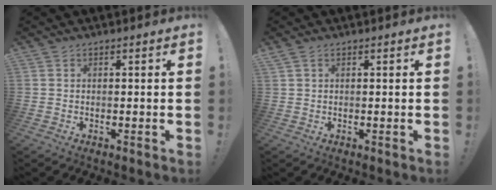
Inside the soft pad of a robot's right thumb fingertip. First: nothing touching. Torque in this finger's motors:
{"motor_torque": [-0.14, 0.35, 0.20, -0.13, 0.11]}